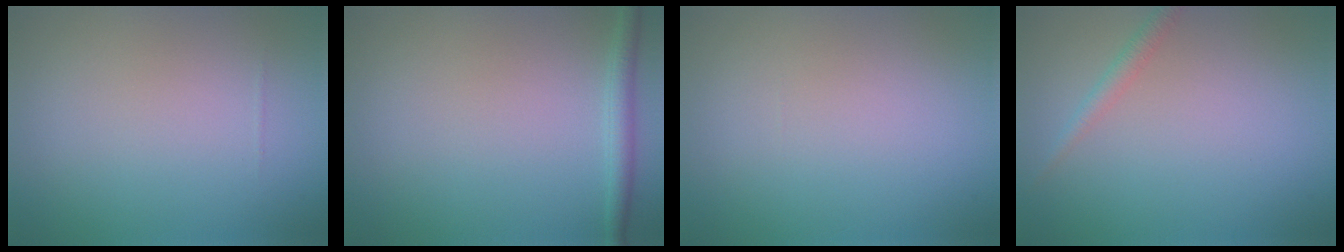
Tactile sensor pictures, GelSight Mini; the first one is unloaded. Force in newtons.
{"total": 1.7, "press": 1.7, "slide": 0.1}
{"total": 0.0}
{"total": 1.3, "press": 1.3, "slide": 0.0}